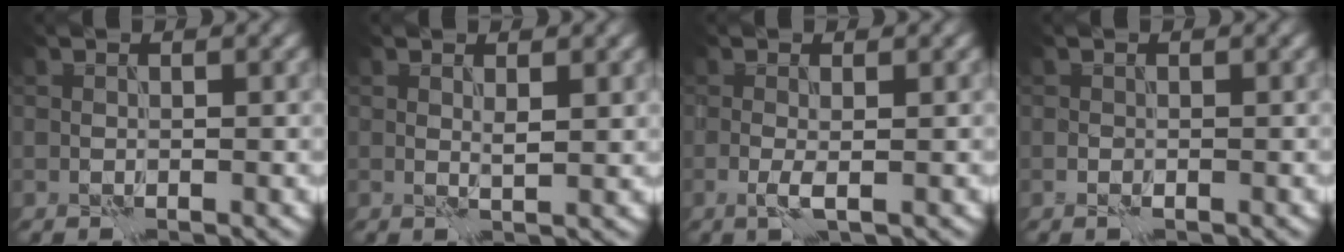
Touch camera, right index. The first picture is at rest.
{"total": 1.0, "force": [0.5, -0.1, 0.9], "torque": [-0.017, -0.004, 0.012]}
{"total": 1.4, "force": [-0.4, -0.1, 1.3], "torque": [-0.031, -0.002, -0.011]}
{"total": 0.6, "force": [-0.4, 0.1, 0.4], "torque": [-0.010, 0.000, -0.009]}